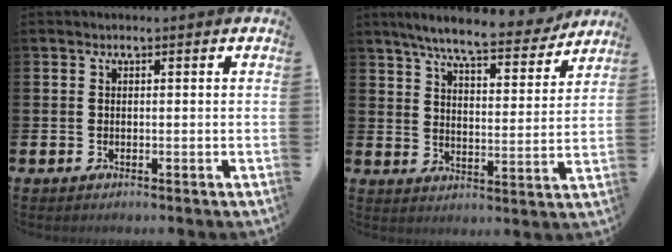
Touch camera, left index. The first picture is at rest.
{"total": 8.0, "force": [7.3, 0.8, 3.1], "torque": [-0.077, -0.043, 0.125]}